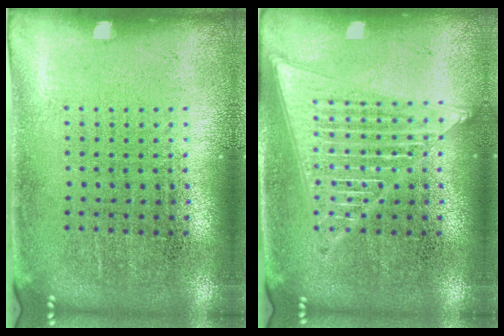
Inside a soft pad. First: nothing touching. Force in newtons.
{"total": 3.2, "press": 3.2, "slide": 0.3}